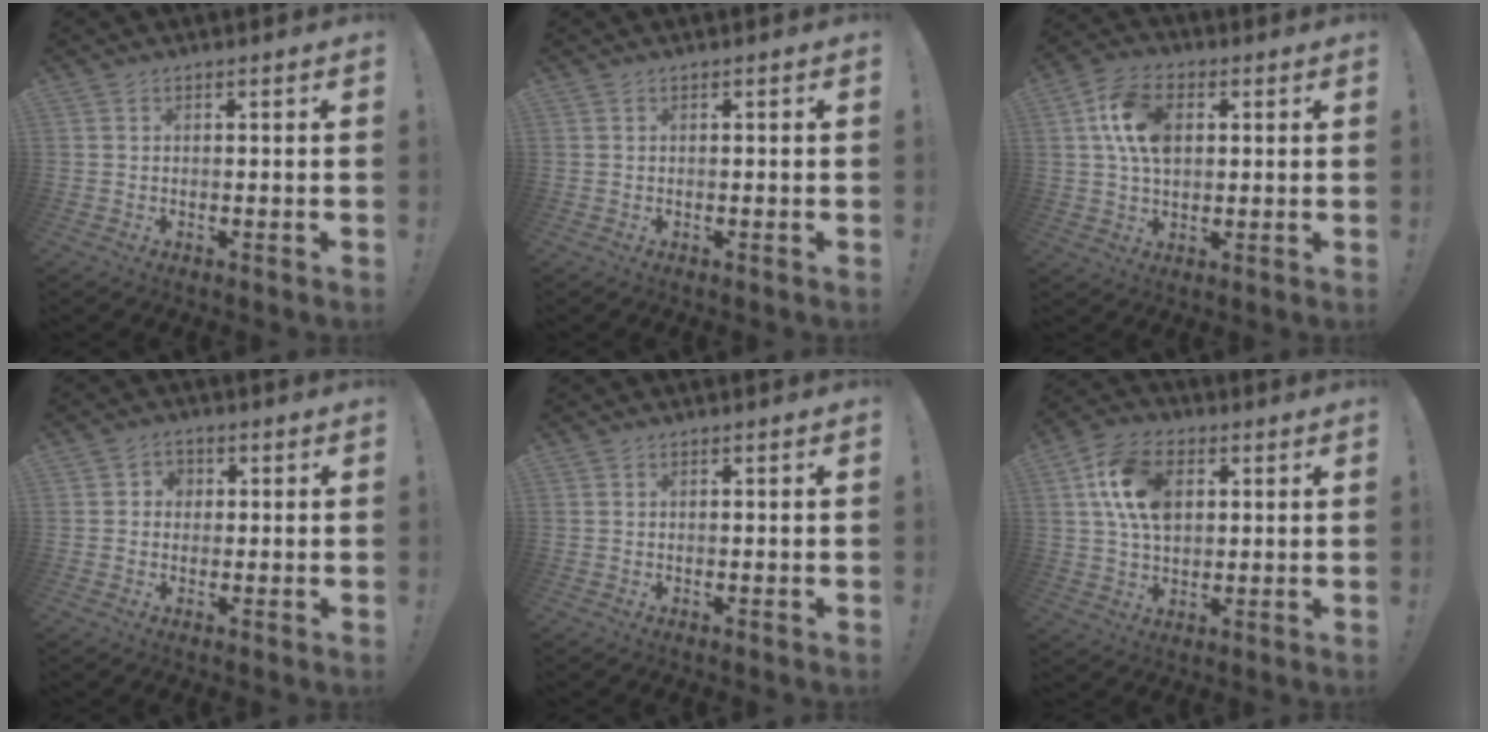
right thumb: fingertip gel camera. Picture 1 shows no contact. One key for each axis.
{"total": 0.0}
{"total": 12.4, "fx": 2.7, "fy": 8.4, "fz": 8.7, "tx": -0.173, "ty": 0.014, "tz": 0.054}
{"total": 3.2, "fx": 0.0, "fy": 3.0, "fz": 1.0, "tx": -0.015, "ty": 0.004, "tz": -0.001}
{"total": 0.0}
{"total": 14.2, "fx": 3.7, "fy": 9.8, "fz": 9.7, "tx": -0.170, "ty": 0.010, "tz": 0.072}